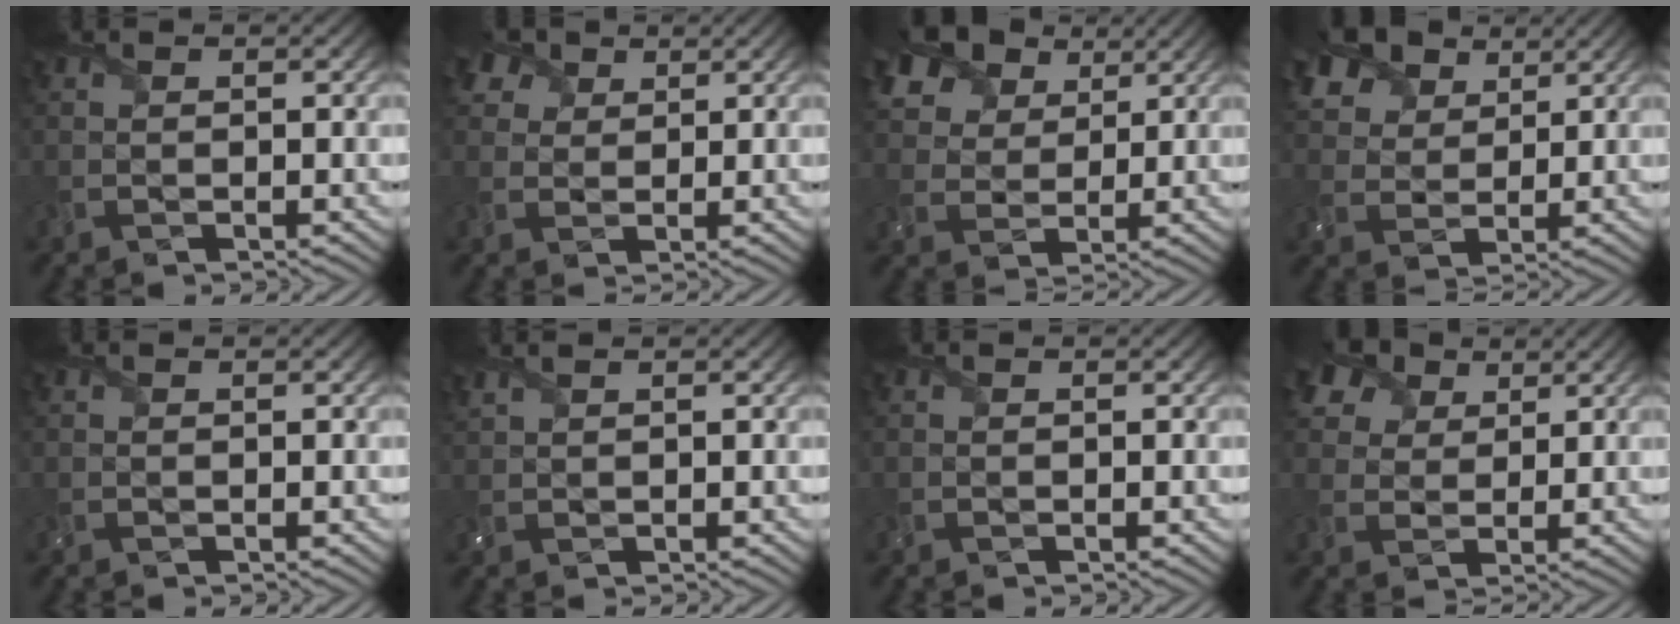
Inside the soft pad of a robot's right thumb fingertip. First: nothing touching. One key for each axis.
{"total": 5.2, "fx": 3.2, "fy": 3.5, "fz": 2.1, "tx": -0.061, "ty": 0.004, "tz": 0.063}
{"total": 12.0, "fx": 7.3, "fy": 7.7, "fz": 5.6, "tx": -0.168, "ty": 0.014, "tz": 0.137}
{"total": 8.8, "fx": 5.6, "fy": 5.5, "fz": 4.1, "tx": -0.133, "ty": 0.013, "tz": 0.104}
{"total": 0.0}
{"total": 1.4, "fx": 1.2, "fy": 0.2, "fz": 0.5, "tx": -0.021, "ty": 0.005, "tz": 0.031}
{"total": 0.0}
{"total": 7.8, "fx": 4.8, "fy": 5.0, "fz": 3.6, "tx": -0.105, "ty": 0.018, "tz": 0.083}